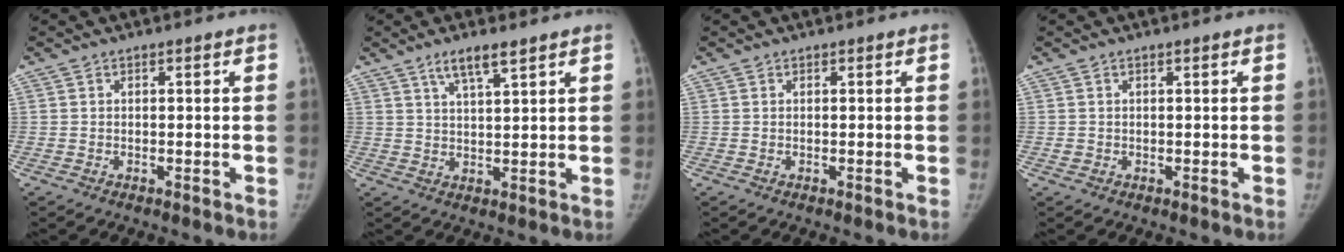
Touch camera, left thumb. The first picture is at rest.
{"total": 5.7, "force": [4.0, 0.9, 4.0], "torque": [-0.070, -0.019, 0.078]}
{"total": 0.0}
{"total": 0.5, "force": [0.0, 0.5, 0.1], "torque": [0.005, 0.005, 0.004]}